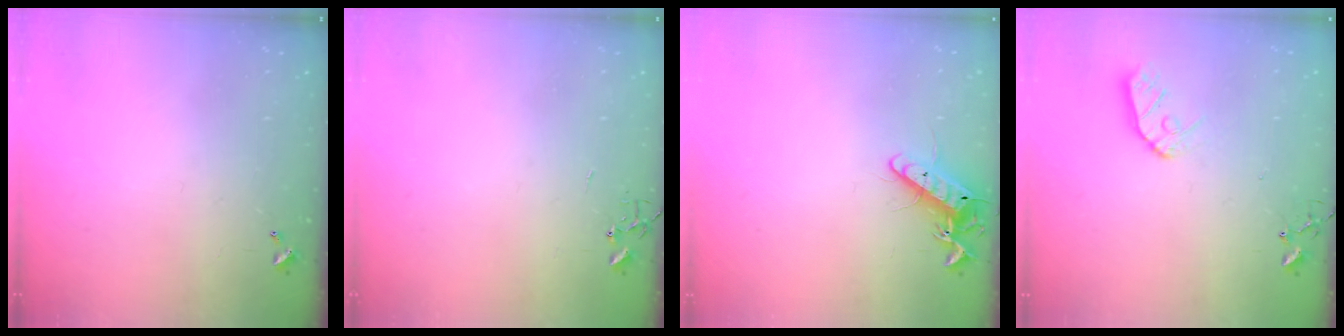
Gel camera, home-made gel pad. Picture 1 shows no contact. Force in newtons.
{"total": 0.0}
{"total": 12.8, "press": 12.8, "slide": 0.6}
{"total": 9.0, "press": 8.9, "slide": 0.8}